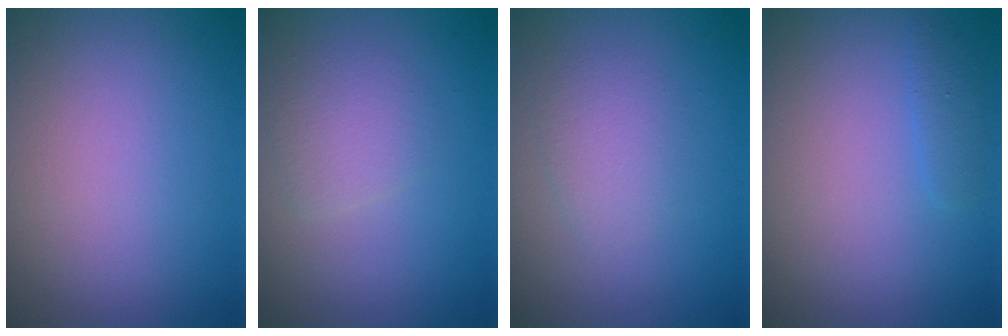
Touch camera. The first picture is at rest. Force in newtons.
{"total": 2.0, "press": 2.0, "slide": 0.2}
{"total": 2.0, "press": 2.0, "slide": 0.1}
{"total": 1.1, "press": 1.1, "slide": 0.1}